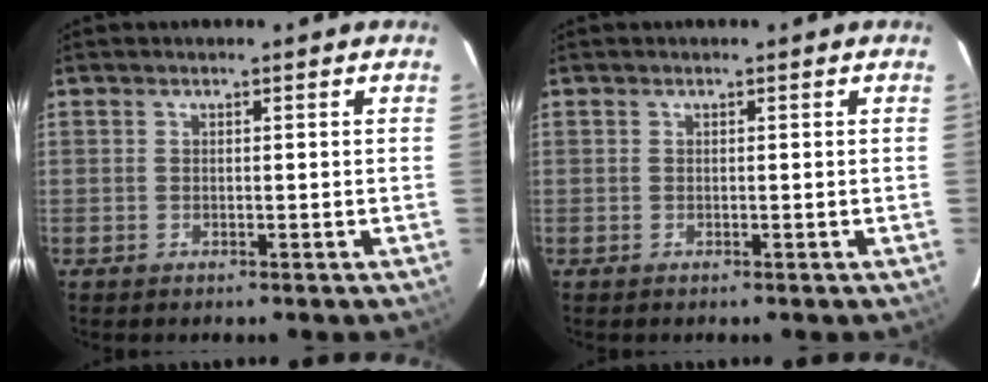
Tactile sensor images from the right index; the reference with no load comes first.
{"total": 0.0}